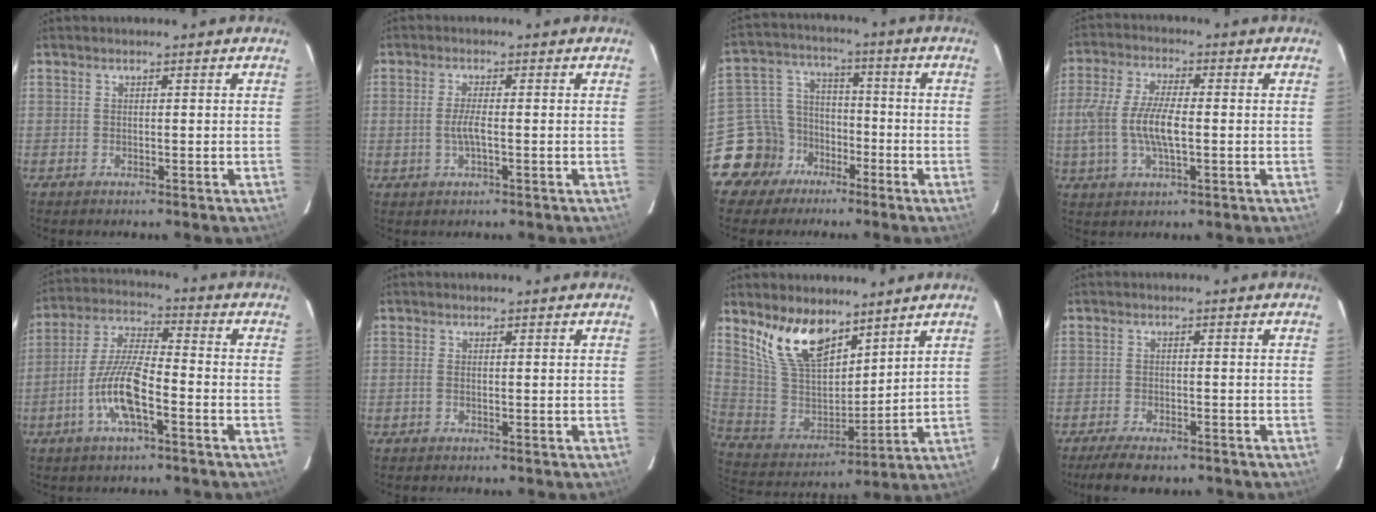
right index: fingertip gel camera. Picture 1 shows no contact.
{"total": 3.1, "force": [-0.6, 0.6, 3.0], "torque": [-0.060, -0.001, -0.010]}
{"total": 11.1, "force": [-6.8, 8.6, 1.5], "torque": [-0.050, 0.046, -0.114]}
{"total": 10.2, "force": [-1.2, 3.7, 9.4], "torque": [-0.197, 0.001, -0.025]}
{"total": 10.9, "force": [-4.6, 2.6, 9.5], "torque": [-0.202, 0.001, -0.090]}
{"total": 0.8, "force": [-0.2, 0.2, 0.8], "torque": [-0.018, 0.001, -0.005]}
{"total": 15.4, "force": [10.6, 7.4, 8.4], "torque": [-0.174, 0.005, 0.221]}
{"total": 6.8, "force": [-5.4, 2.1, 3.5], "torque": [-0.084, -0.016, -0.089]}